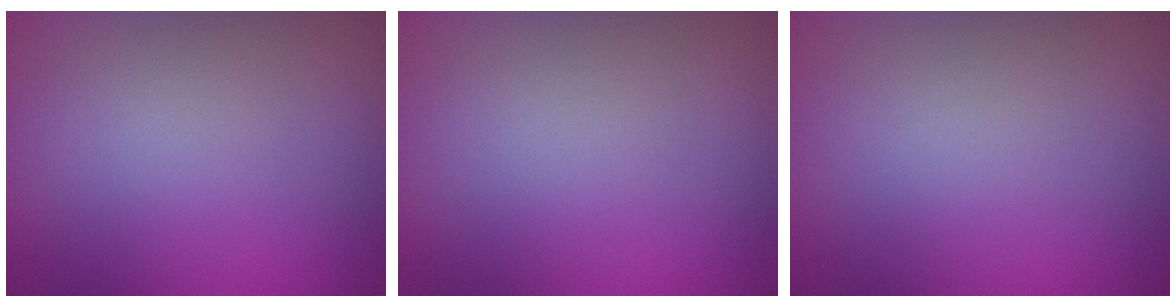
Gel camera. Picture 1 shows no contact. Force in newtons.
{"total": 0.0}
{"total": 0.0}